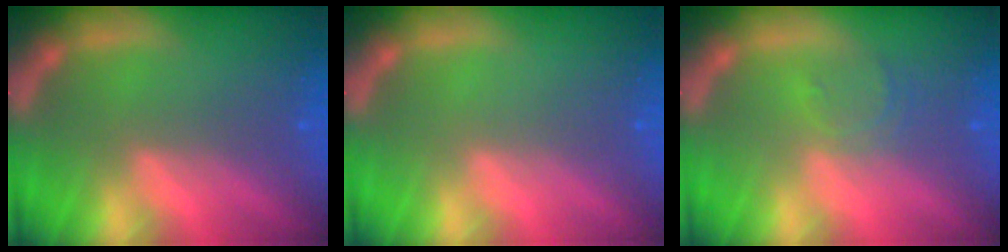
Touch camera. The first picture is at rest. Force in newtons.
{"total": 0.0}
{"total": 2.4}